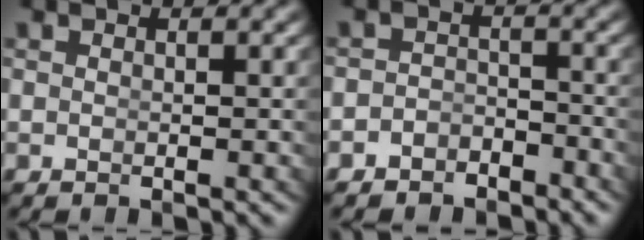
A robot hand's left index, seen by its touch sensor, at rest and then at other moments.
{"total": 3.5, "force": [-3.2, 1.6, -0.1], "torque": [0.006, -0.019, -0.048]}